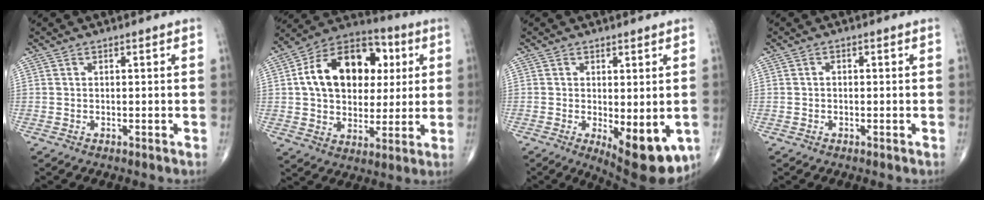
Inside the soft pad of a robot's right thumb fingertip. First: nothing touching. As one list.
[{"total": 20.2, "force": [4.1, 14.1, 13.9], "torque": [-0.188, 0.014, 0.065]}, {"total": 11.6, "force": [-3.4, 4.7, 10.1], "torque": [-0.117, -0.021, -0.034]}, {"total": 0.7, "force": [-0.2, 0.5, 0.4], "torque": [-0.002, 0.002, -0.007]}]